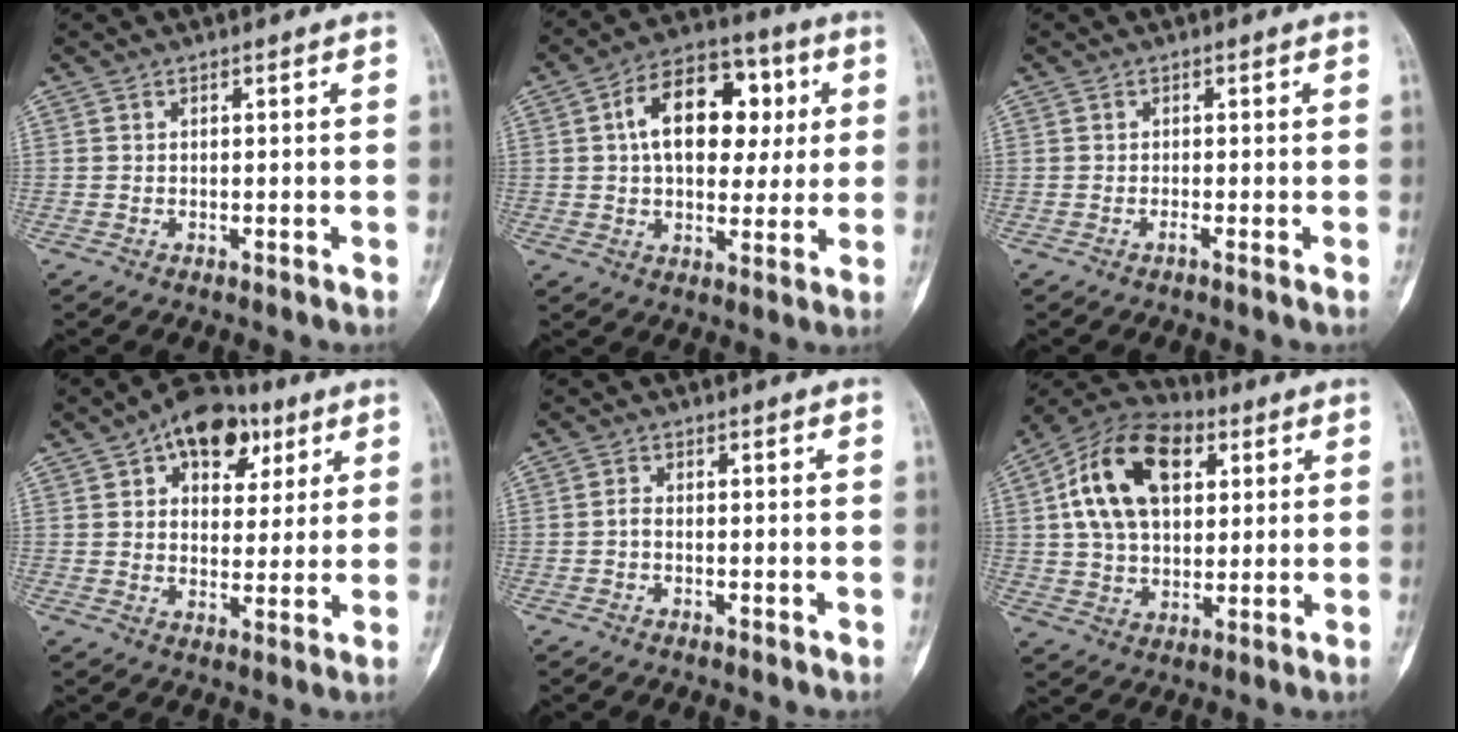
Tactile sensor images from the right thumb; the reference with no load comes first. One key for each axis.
{"total": 17.2, "fx": 3.4, "fy": 11.0, "fz": 12.7, "tx": -0.155, "ty": 0.019, "tz": 0.047}
{"total": 0.6, "fx": -0.5, "fy": -0.1, "fz": 0.4, "tx": -0.006, "ty": -0.001, "tz": -0.013}
{"total": 13.4, "fx": 6.3, "fy": 8.4, "fz": 8.3, "tx": -0.073, "ty": -0.004, "tz": 0.093}
{"total": 1.2, "fx": -0.6, "fy": 0.7, "fz": 0.8, "tx": -0.011, "ty": 0.005, "tz": -0.018}
{"total": 18.3, "fx": 5.2, "fy": 11.6, "fz": 13.3, "tx": -0.208, "ty": 0.010, "tz": 0.084}